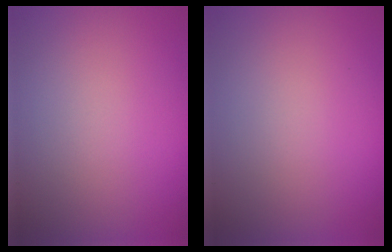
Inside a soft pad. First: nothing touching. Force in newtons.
{"total": 0.0}